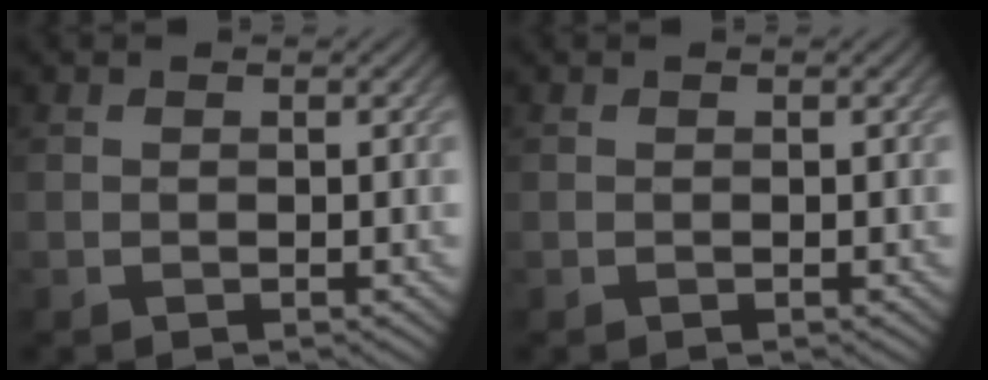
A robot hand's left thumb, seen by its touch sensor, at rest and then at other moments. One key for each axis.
{"total": 0.0}